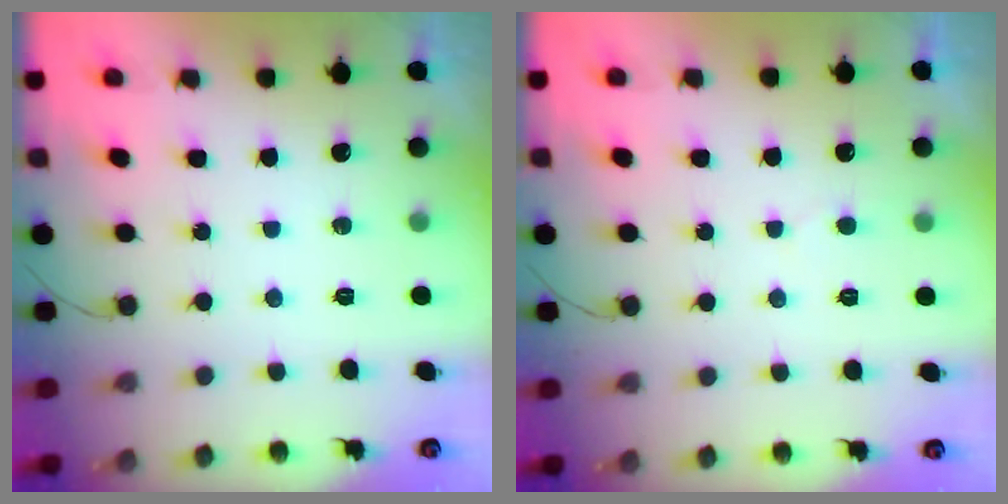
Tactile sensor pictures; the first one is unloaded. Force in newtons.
{"total": 2.2, "press": 2.2, "slide": 0.2}